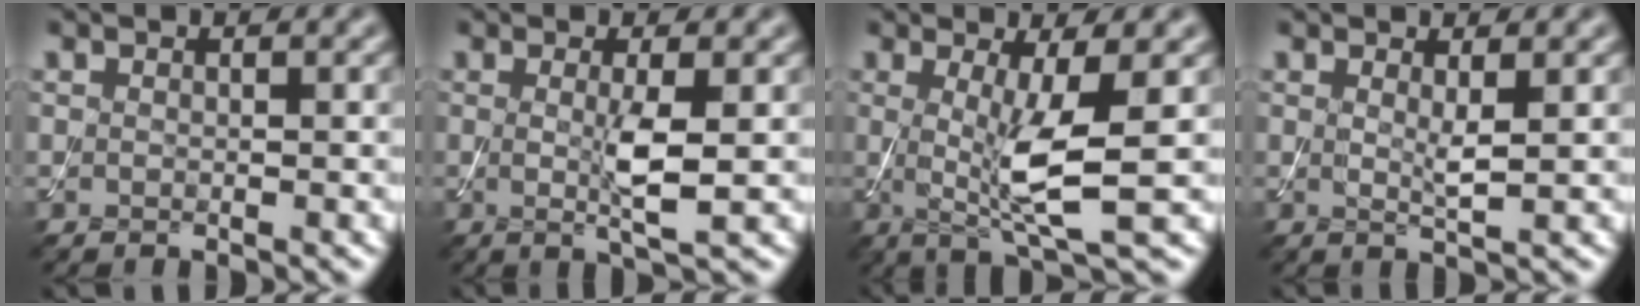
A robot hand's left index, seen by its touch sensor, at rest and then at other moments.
{"total": 2.9, "force": [0.0, 0.3, 2.9], "torque": [-0.060, -0.007, 0.000]}
{"total": 5.6, "force": [0.1, 0.9, 5.5], "torque": [-0.102, -0.011, 0.003]}
{"total": 1.4, "force": [0.5, 0.1, 1.3], "torque": [-0.028, -0.007, 0.008]}